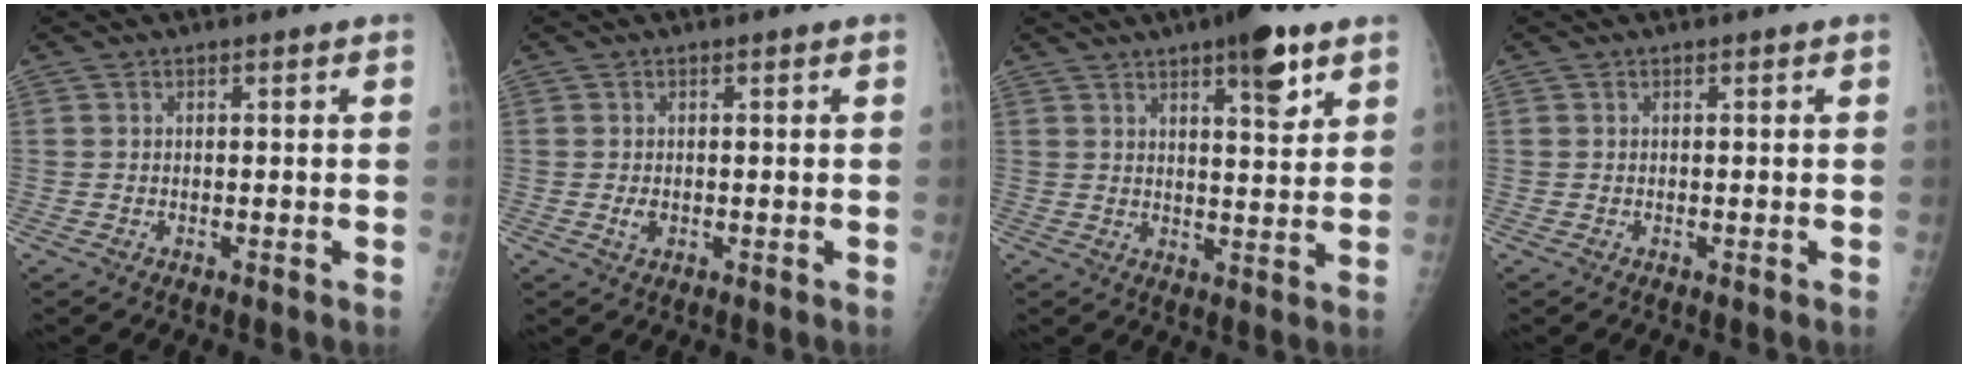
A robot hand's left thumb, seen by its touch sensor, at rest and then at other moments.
{"total": 1.5, "force": [-0.2, 1.0, 1.1], "torque": [-0.020, -0.003, -0.004]}
{"total": 8.9, "force": [5.2, 2.5, 6.7], "torque": [-0.079, -0.026, 0.072]}
{"total": 0.0}